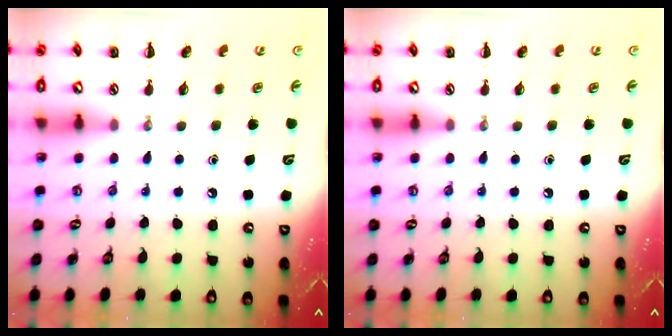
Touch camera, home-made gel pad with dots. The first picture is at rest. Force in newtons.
{"total": 0.0}